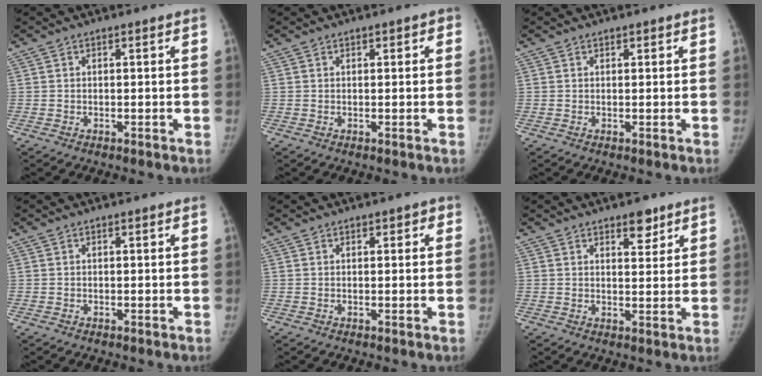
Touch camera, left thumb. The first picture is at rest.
{"total": 1.4, "force": [0.5, 0.8, 1.0], "torque": [-0.005, 0.002, 0.004]}
{"total": 0.7, "force": [0.5, 0.4, 0.3], "torque": [0.003, -0.002, 0.004]}
{"total": 0.0}
{"total": 1.9, "force": [0.9, 1.1, 1.2], "torque": [0.000, 0.000, 0.008]}
{"total": 4.3, "force": [2.9, 2.1, 2.5], "torque": [-0.011, -0.017, 0.041]}